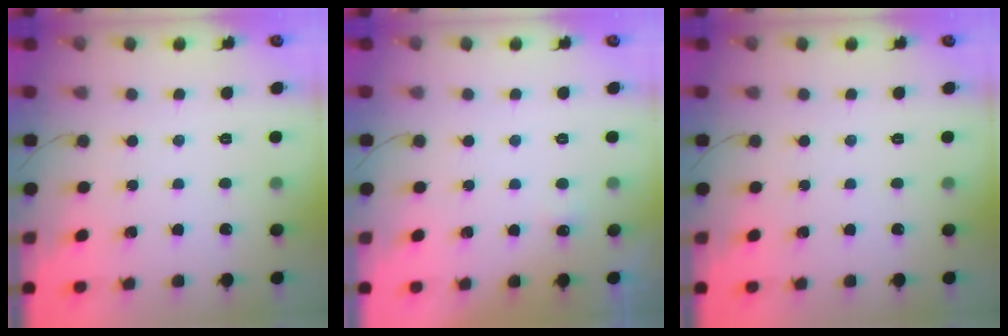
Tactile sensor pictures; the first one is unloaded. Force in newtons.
{"total": 11.2, "press": 2.2, "slide": 11.0}
{"total": 0.0}